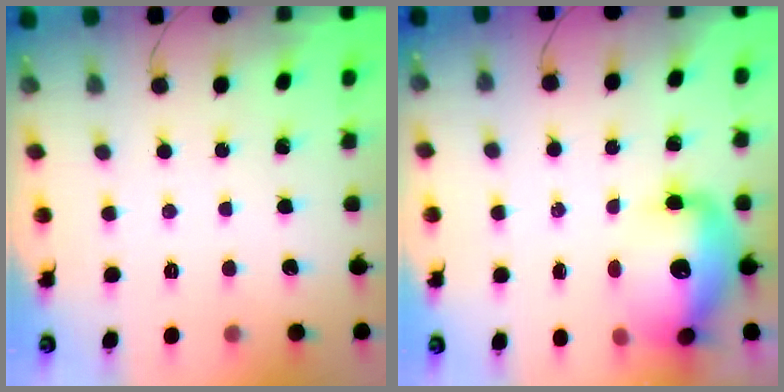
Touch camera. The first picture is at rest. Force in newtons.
{"total": 13.2, "press": 12.8, "slide": 3.2}